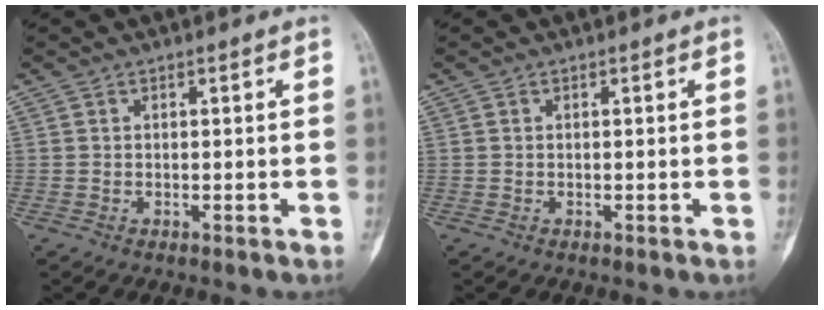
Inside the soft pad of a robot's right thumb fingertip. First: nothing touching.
{"total": 0.0}